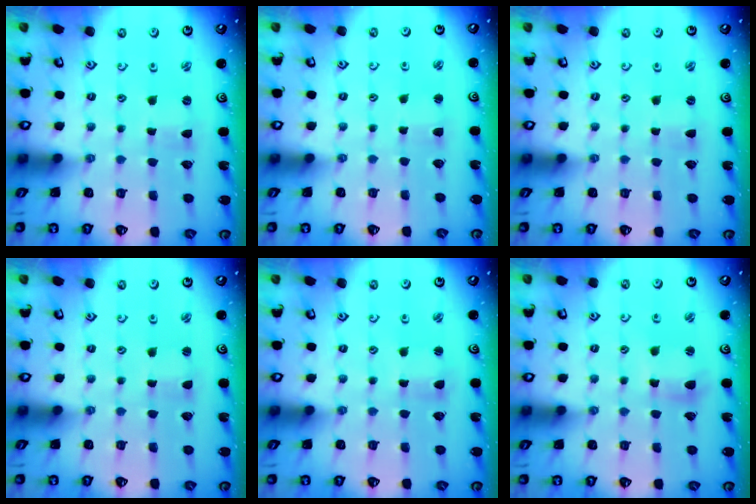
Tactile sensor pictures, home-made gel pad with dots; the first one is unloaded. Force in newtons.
{"total": 2.2, "press": 2.2, "slide": 0.2}
{"total": 0.0}
{"total": 0.8, "press": 0.8, "slide": 0.0}
{"total": 1.1, "press": 1.0, "slide": 0.2}
{"total": 6.3, "press": 6.2, "slide": 0.7}